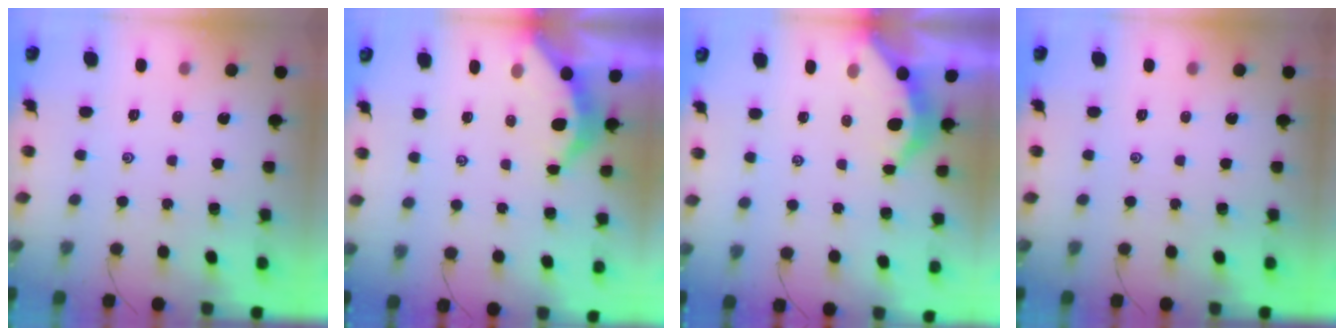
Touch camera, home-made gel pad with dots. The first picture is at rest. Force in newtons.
{"total": 4.0, "press": 3.9, "slide": 0.5}
{"total": 3.6, "press": 3.6, "slide": 0.4}
{"total": 0.0}